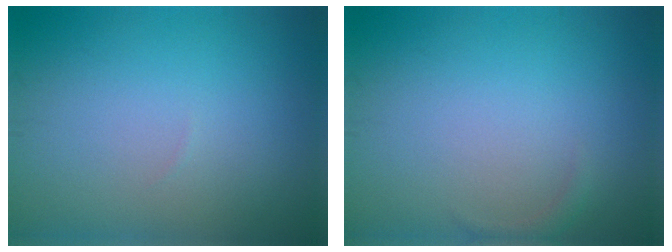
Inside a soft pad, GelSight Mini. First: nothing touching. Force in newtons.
{"total": 0.7, "press": 0.7, "slide": 0.1}